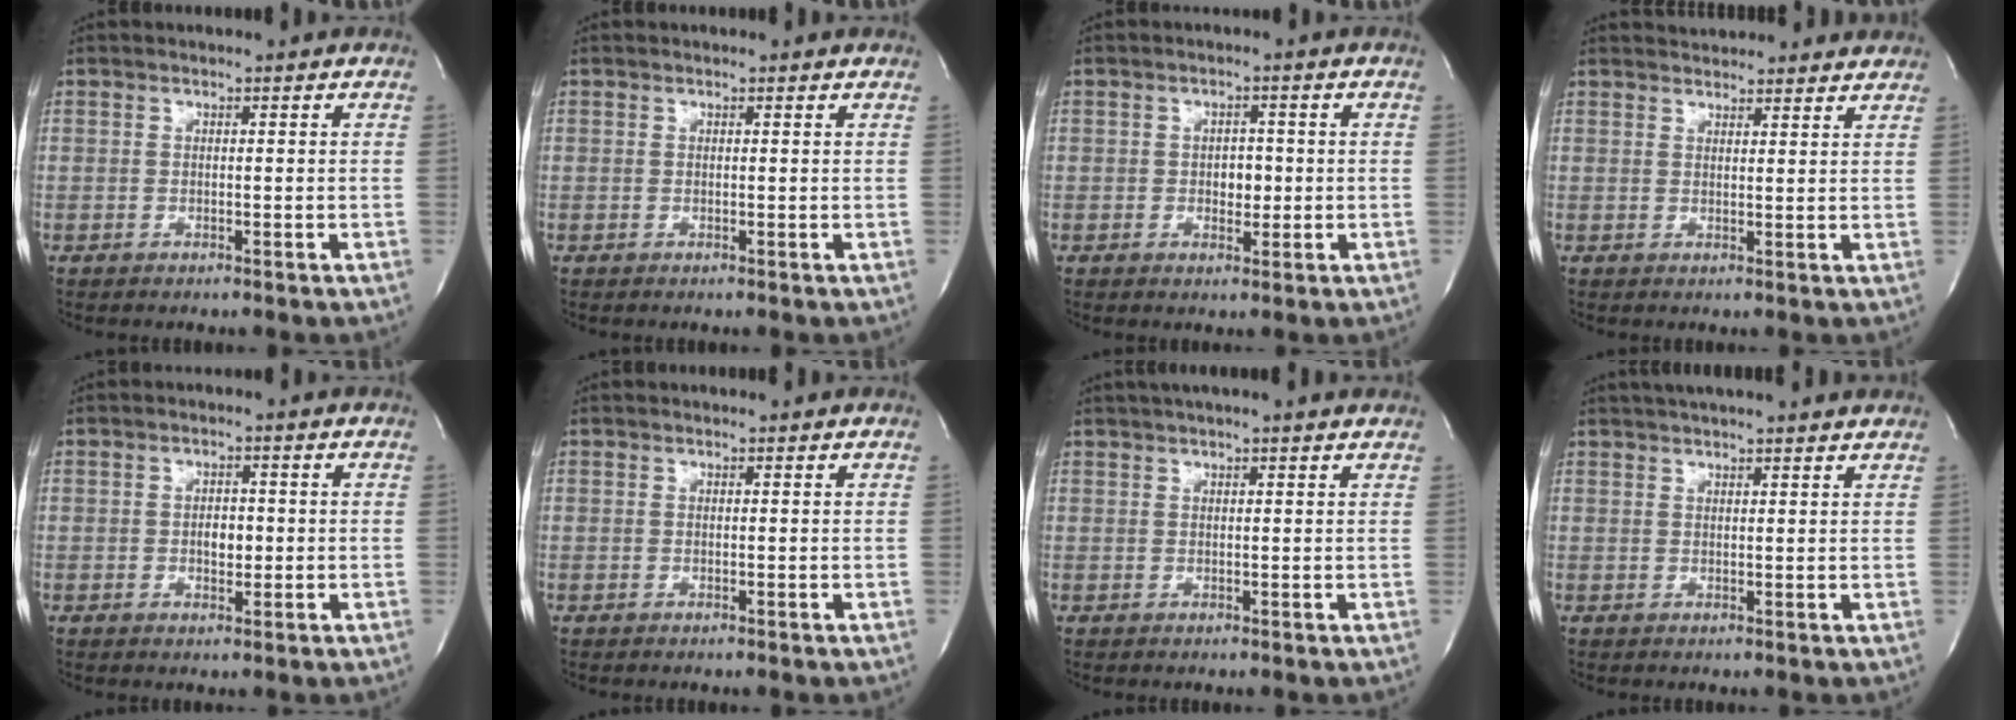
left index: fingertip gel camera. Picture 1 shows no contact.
{"total": 0.6, "force": [0.6, 0.2, 0.1], "torque": [-0.008, 0.010, 0.007]}
{"total": 2.8, "force": [-0.3, 1.8, 2.1], "torque": [-0.026, 0.003, -0.001]}
{"total": 10.6, "force": [10.0, 2.4, 2.3], "torque": [-0.018, 0.024, 0.116]}
{"total": 2.6, "force": [-0.3, 1.5, 2.1], "torque": [-0.034, 0.003, -0.001]}
{"total": 0.0}
{"total": 8.6, "force": [7.3, 0.7, 4.5], "torque": [-0.071, 0.034, 0.091]}
{"total": 12.8, "force": [11.3, 1.5, 5.7], "torque": [-0.088, 0.037, 0.149]}